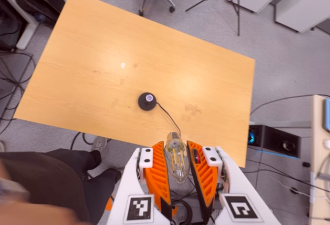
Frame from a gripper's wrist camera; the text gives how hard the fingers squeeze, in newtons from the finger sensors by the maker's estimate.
{"total": 10.0, "left": 9.9, "right": 10.2}